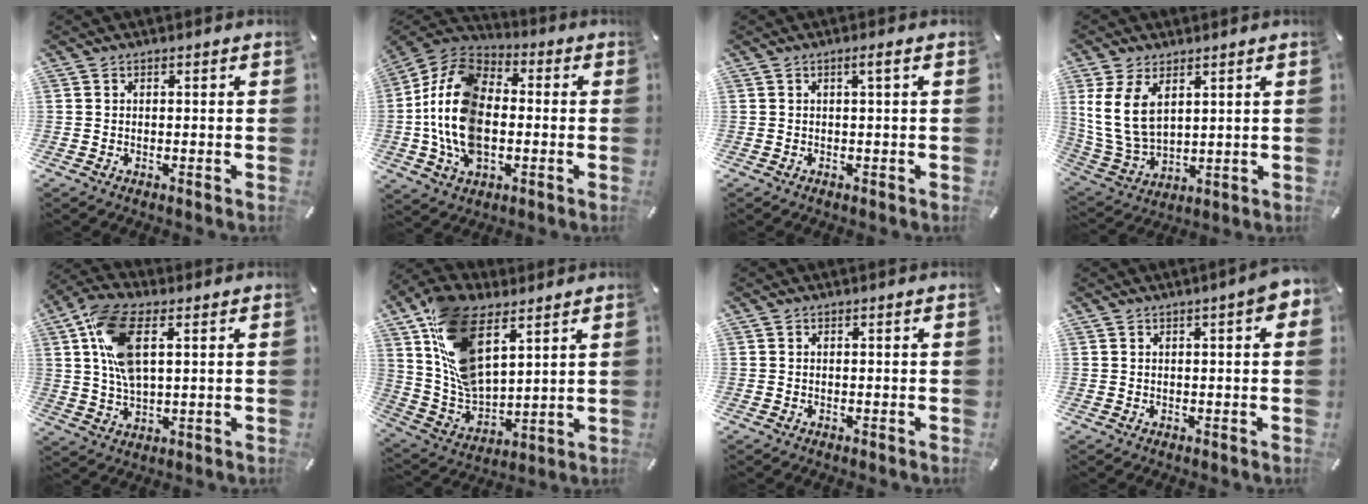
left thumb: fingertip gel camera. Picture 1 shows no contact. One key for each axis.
{"total": 17.7, "fx": -2.3, "fy": 12.0, "fz": 12.8, "tx": -0.299, "ty": 0.008, "tz": -0.046}
{"total": 2.2, "fx": 0.4, "fy": 0.1, "fz": 2.1, "tx": -0.040, "ty": 0.000, "tz": 0.005}
{"total": 10.6, "fx": 4.5, "fy": 6.7, "fz": 7.0, "tx": -0.168, "ty": -0.018, "tz": 0.084}
{"total": 13.0, "fx": 3.9, "fy": 6.4, "fz": 10.6, "tx": -0.231, "ty": 0.000, "tz": 0.073}
{"total": 18.3, "fx": 9.2, "fy": 10.7, "fz": 11.7, "tx": -0.250, "ty": -0.037, "tz": 0.171}
{"total": 0.0}
{"total": 4.7, "fx": 1.6, "fy": 1.1, "fz": 4.2, "tx": -0.064, "ty": 0.001, "tz": 0.025}